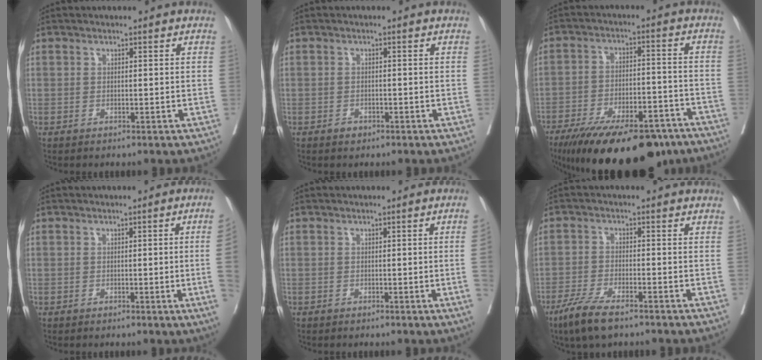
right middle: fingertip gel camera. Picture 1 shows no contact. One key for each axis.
{"total": 1.0, "fx": -0.8, "fy": 0.6, "fz": 0.4, "tx": -0.011, "ty": 0.000, "tz": -0.010}
{"total": 21.6, "fx": -16.6, "fy": 6.5, "fz": 12.2, "tx": -0.178, "ty": -0.012, "tz": -0.247}
{"total": 5.5, "fx": -0.9, "fy": -0.6, "fz": 5.4, "tx": -0.064, "ty": -0.001, "tz": -0.014}
{"total": 3.0, "fx": -0.7, "fy": -0.3, "fz": 2.8, "tx": -0.041, "ty": 0.002, "tz": -0.011}
{"total": 7.1, "fx": -5.1, "fy": 1.4, "fz": 4.8, "tx": -0.099, "ty": -0.016, "tz": -0.090}